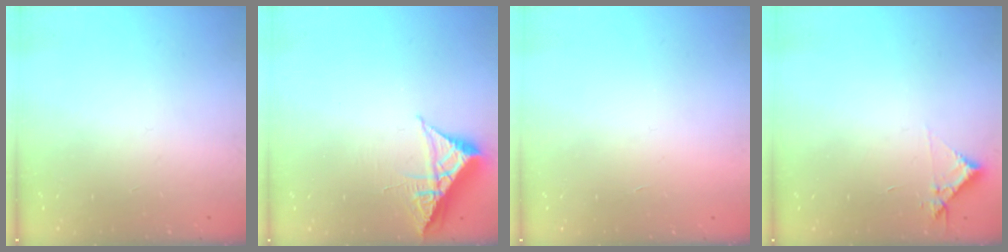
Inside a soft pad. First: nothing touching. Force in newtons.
{"total": 6.1, "press": 6.0, "slide": 0.7}
{"total": 1.8, "press": 1.8, "slide": 0.1}
{"total": 3.9, "press": 3.9, "slide": 0.5}